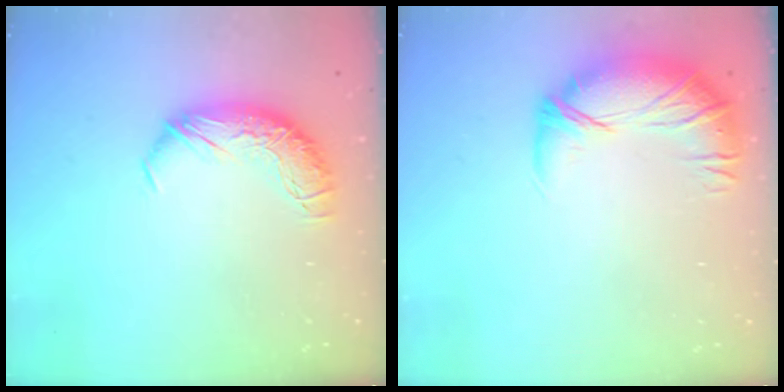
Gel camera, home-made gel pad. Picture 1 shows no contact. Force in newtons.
{"total": 3.1, "press": 2.3, "slide": 2.1}